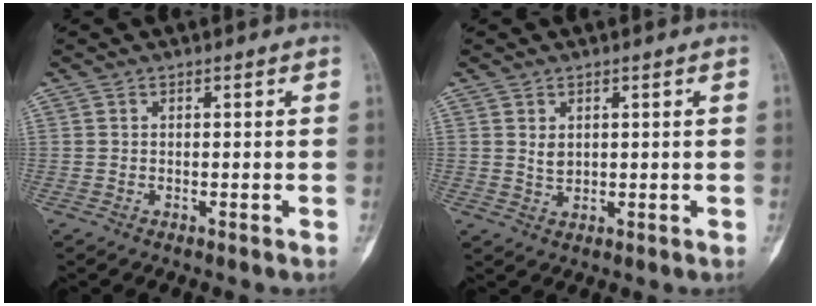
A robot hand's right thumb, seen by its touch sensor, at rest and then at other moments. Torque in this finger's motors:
{"motor_torque": [0.37, 0.48, -0.11, -0.46, 0.05]}